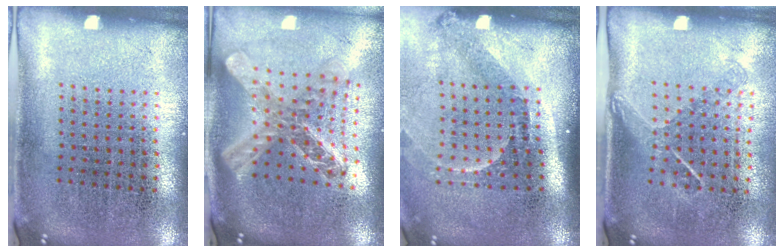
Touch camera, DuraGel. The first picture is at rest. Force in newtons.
{"total": 2.4, "press": 1.9, "slide": 1.4}
{"total": 2.2, "press": 1.6, "slide": 1.6}
{"total": 1.3, "press": 1.0, "slide": 0.9}